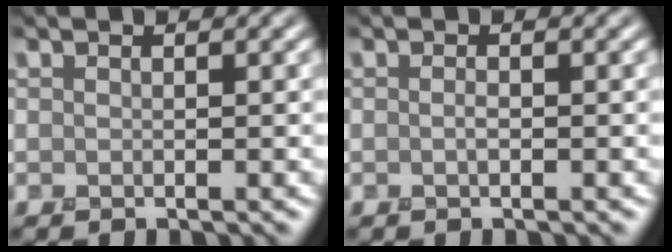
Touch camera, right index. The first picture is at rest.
{"total": 0.6, "force": [-0.1, 0.2, 0.6], "torque": [-0.014, 0.003, -0.002]}